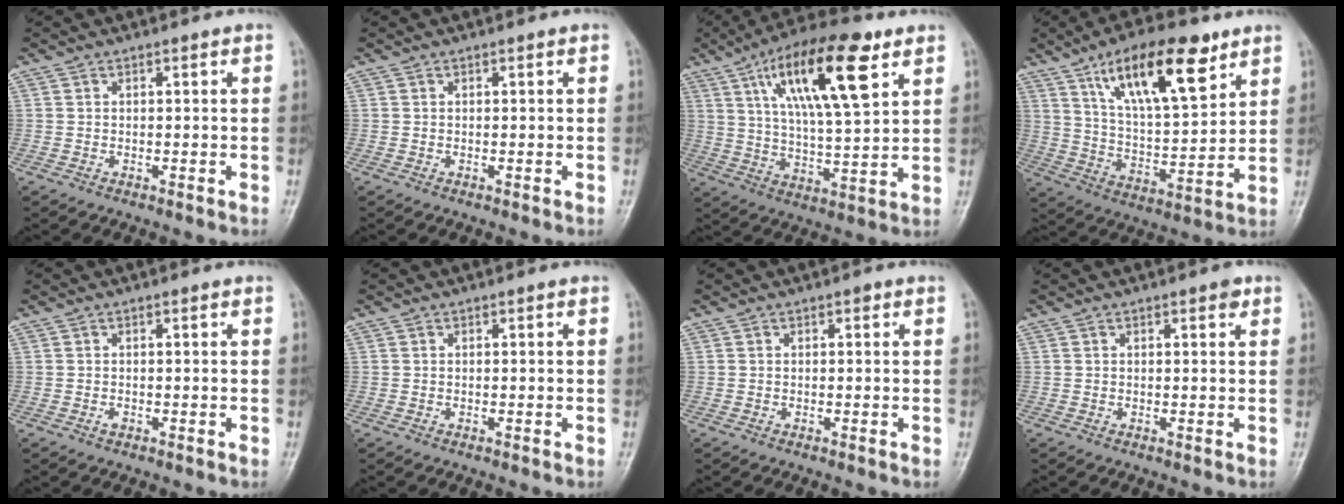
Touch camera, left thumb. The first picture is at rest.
{"total": 0.0}
{"total": 19.4, "force": [8.8, 6.0, 16.3], "torque": [-0.258, -0.020, 0.149]}
{"total": 18.4, "force": [10.2, 6.6, 13.9], "torque": [-0.200, -0.041, 0.178]}
{"total": 0.7, "force": [-0.1, 0.4, 0.5], "torque": [-0.005, -0.001, -0.002]}
{"total": 0.0}
{"total": 0.6, "force": [0.3, 0.3, 0.4], "torque": [-0.002, 0.001, 0.001]}
{"total": 1.5, "force": [0.9, 0.6, 1.1], "torque": [-0.010, -0.002, 0.009]}